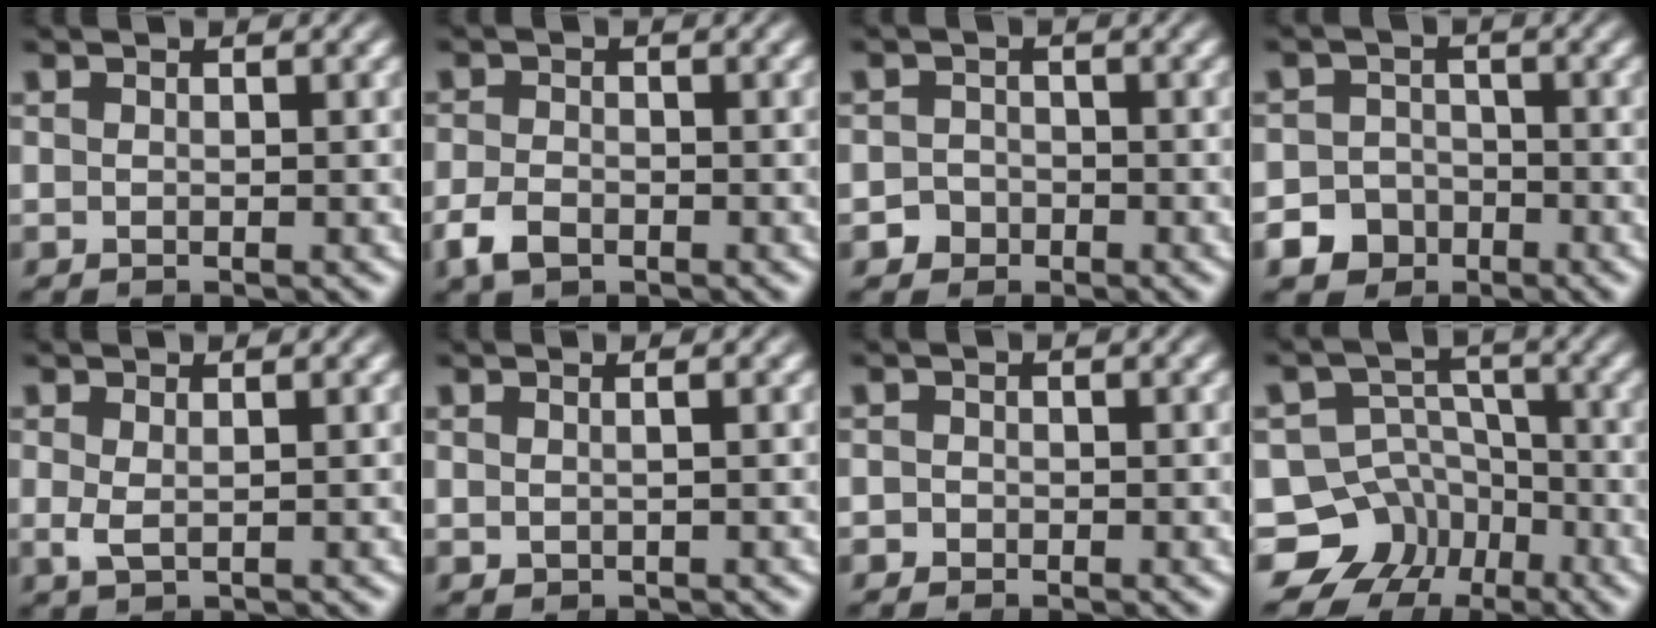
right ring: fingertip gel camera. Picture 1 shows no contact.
{"total": 2.6, "force": [-1.7, 1.6, 1.2], "torque": [-0.029, -0.013, -0.026]}
{"total": 3.2, "force": [-1.8, 2.6, 0.1], "torque": [-0.008, -0.015, -0.030]}
{"total": 7.2, "force": [-4.0, 6.0, 0.9], "torque": [-0.021, -0.024, -0.070]}
{"total": 1.0, "force": [0.2, 0.0, 1.0], "torque": [-0.023, -0.013, 0.014]}
{"total": 0.8, "force": [0.3, -0.2, 0.7], "torque": [-0.010, 0.001, 0.011]}
{"total": 1.1, "force": [-0.7, 0.8, -0.3], "torque": [0.005, -0.007, -0.014]}
{"total": 14.4, "force": [-5.6, 12.4, 4.6], "torque": [-0.093, -0.070, -0.084]}